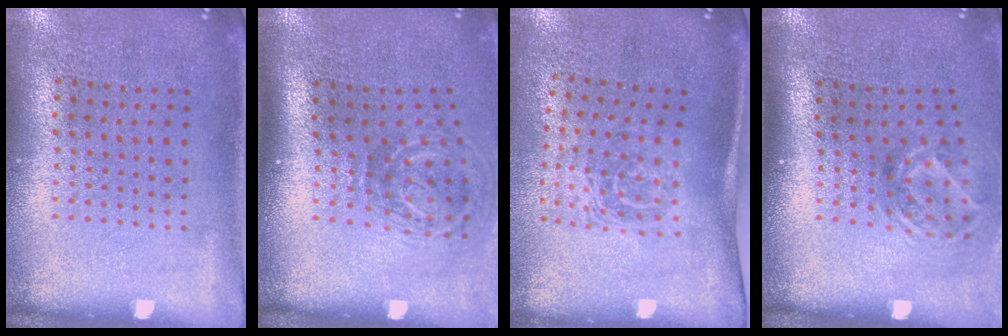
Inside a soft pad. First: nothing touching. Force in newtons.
{"total": 2.1, "press": 1.2, "slide": 1.6}
{"total": 1.7, "press": 1.1, "slide": 1.3}
{"total": 1.9, "press": 1.3, "slide": 1.5}